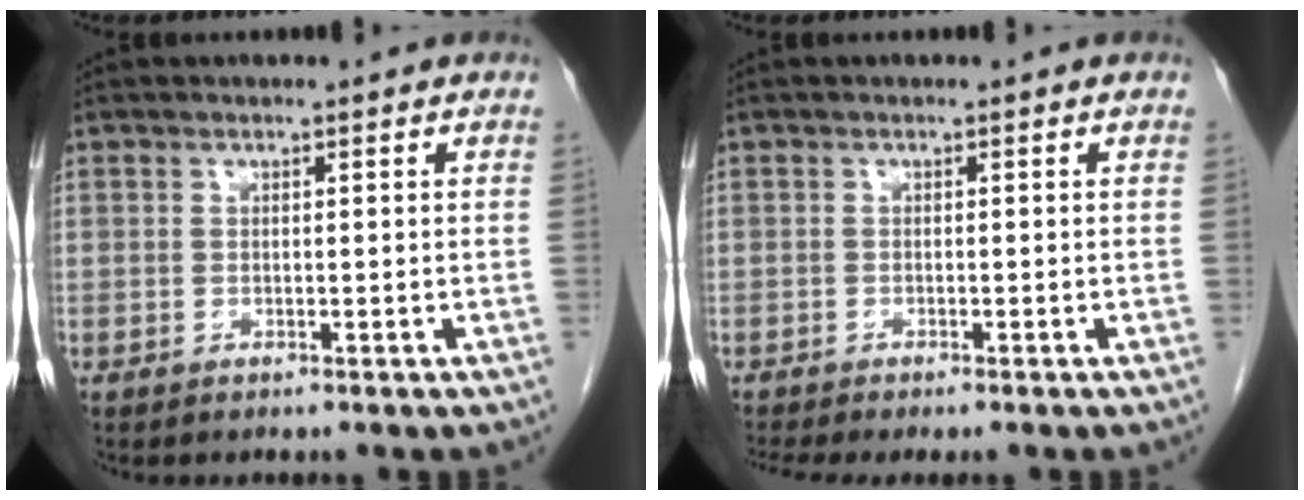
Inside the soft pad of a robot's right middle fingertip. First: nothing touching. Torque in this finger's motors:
{"motor_torque": [0.70, -0.45, 0.20, 0.05]}